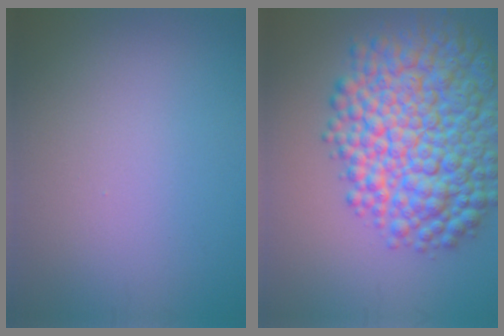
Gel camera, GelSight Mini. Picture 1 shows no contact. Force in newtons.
{"total": 11.7, "press": 11.7, "slide": 0.2}